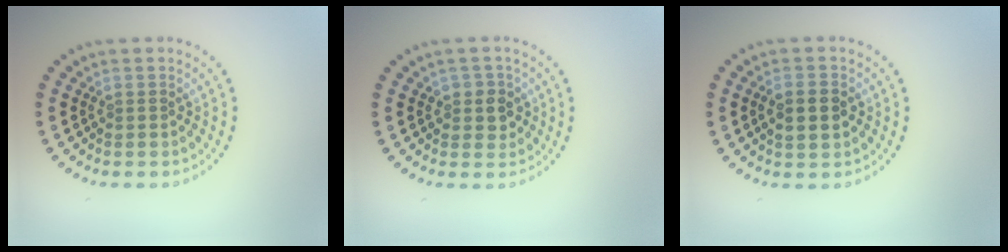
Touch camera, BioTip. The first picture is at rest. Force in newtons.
{"total": 2.0, "press": 1.8, "slide": 0.7}
{"total": 2.6, "press": 2.6, "slide": 0.1}